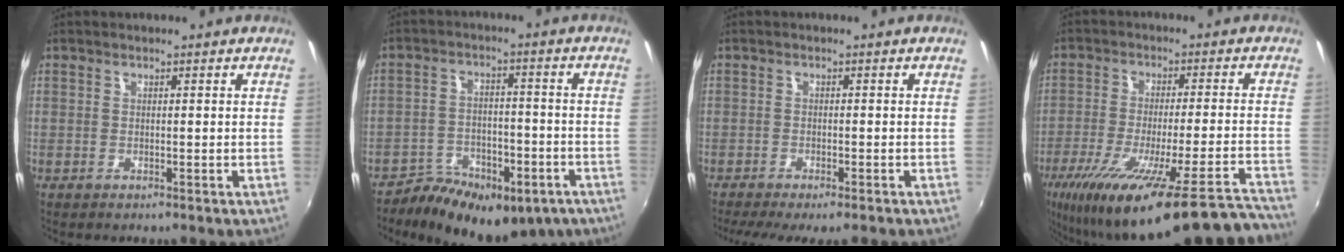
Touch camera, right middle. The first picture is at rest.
{"total": 18.5, "force": [-12.3, 9.6, 10.0], "torque": [-0.191, -0.013, -0.168]}
{"total": 7.2, "force": [-5.9, 0.9, 4.1], "torque": [-0.088, -0.030, -0.094]}
{"total": 28.5, "force": [-23.7, 1.9, 15.7], "torque": [-0.257, -0.084, -0.349]}